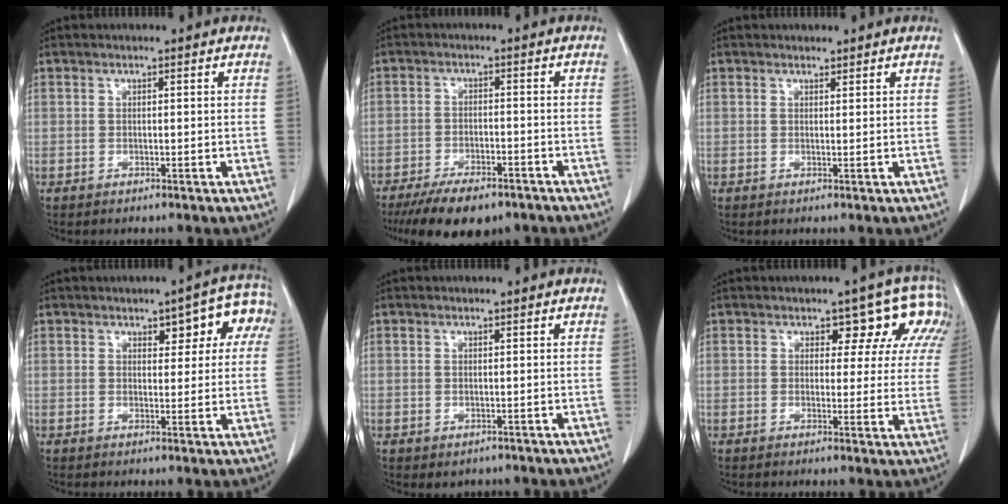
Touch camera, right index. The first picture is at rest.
{"total": 10.2, "force": [-7.7, 3.8, 5.5], "torque": [-0.083, -0.008, -0.117]}
{"total": 0.7, "force": [0.6, 0.2, 0.0], "torque": [-0.006, -0.001, 0.011]}
{"total": 7.1, "force": [2.8, 3.0, 5.8], "torque": [-0.055, 0.026, 0.030]}
{"total": 1.2, "force": [-0.5, 1.1, 0.3], "torque": [-0.007, 0.004, 0.000]}
{"total": 8.6, "force": [5.3, 4.9, 4.6], "torque": [-0.035, 0.009, 0.038]}